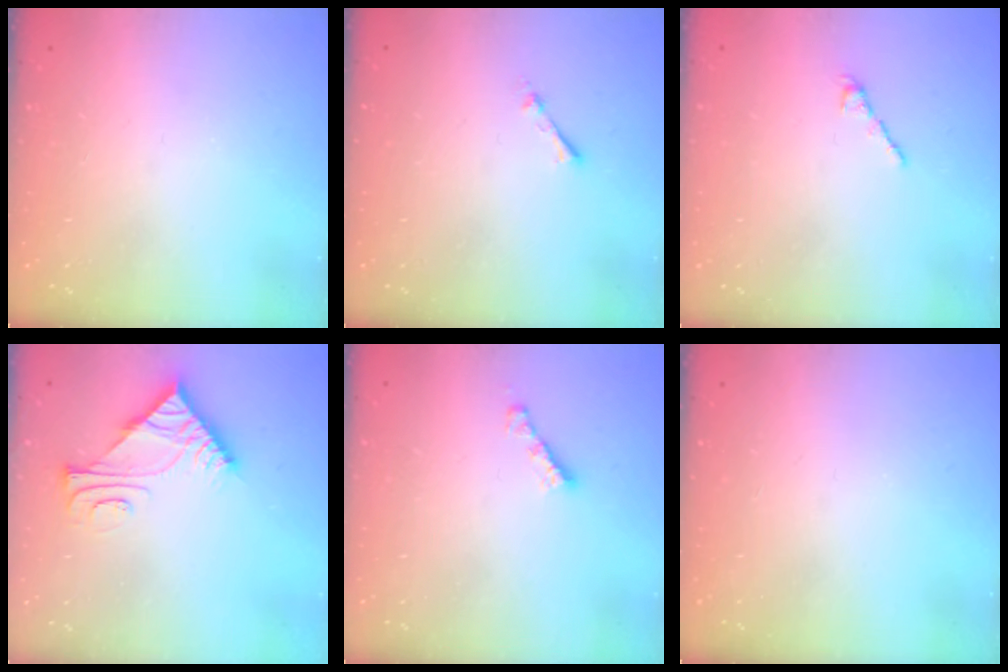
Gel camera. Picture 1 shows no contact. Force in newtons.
{"total": 1.7, "press": 1.7, "slide": 0.2}
{"total": 2.2, "press": 2.2, "slide": 0.4}
{"total": 6.8, "press": 6.8, "slide": 0.1}
{"total": 2.7, "press": 2.7, "slide": 0.3}
{"total": 0.0}